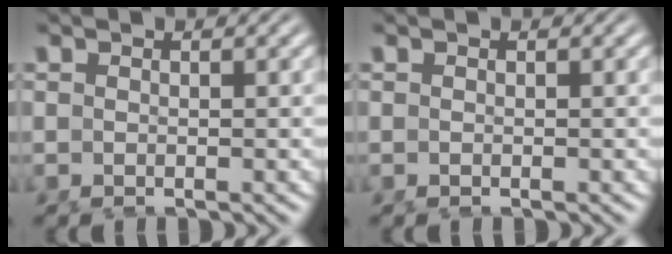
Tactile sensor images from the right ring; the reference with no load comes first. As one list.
[{"total": 0.0}]